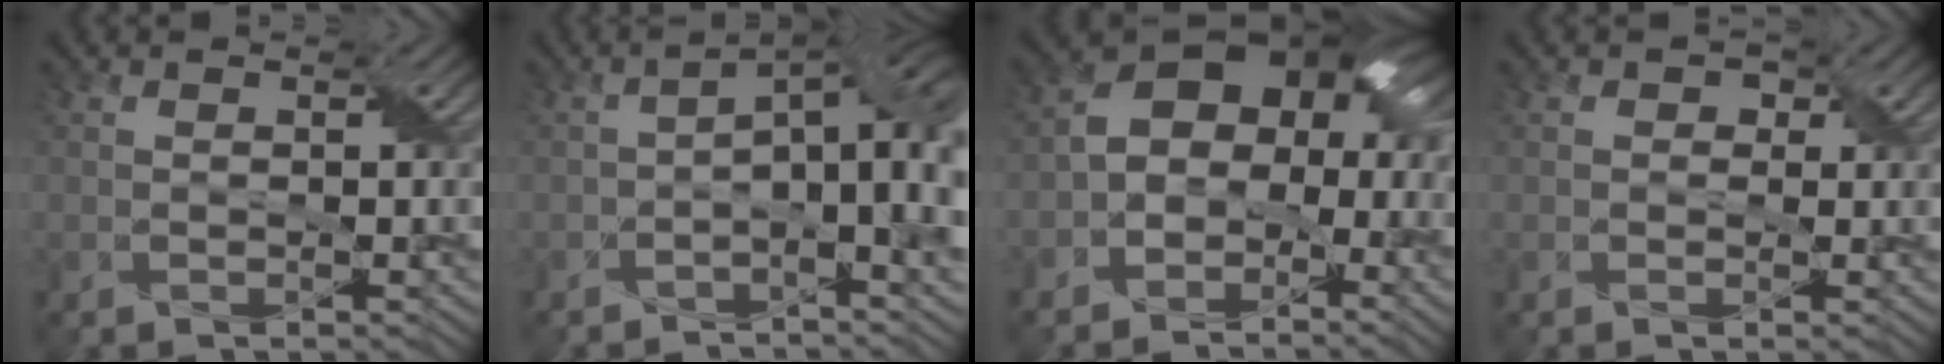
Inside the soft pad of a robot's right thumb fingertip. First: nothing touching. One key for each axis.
{"total": 10.6, "fx": -1.0, "fy": 4.4, "fz": 9.5, "tx": -0.135, "ty": -0.005, "tz": -0.014}
{"total": 12.3, "fx": -2.1, "fy": 9.1, "fz": 8.0, "tx": -0.120, "ty": -0.006, "tz": -0.038}
{"total": 1.2, "fx": 0.3, "fy": 1.0, "fz": 0.5, "tx": -0.007, "ty": -0.002, "tz": -0.001}